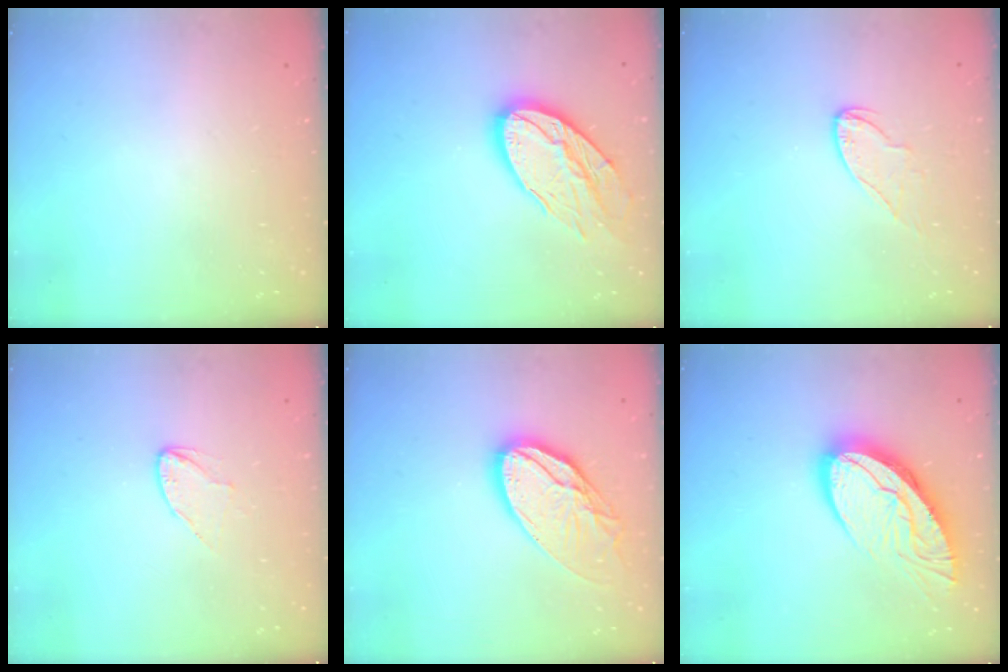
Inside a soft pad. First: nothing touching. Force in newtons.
{"total": 17.7, "press": 17.6, "slide": 1.7}
{"total": 6.4, "press": 6.4, "slide": 0.2}
{"total": 5.1, "press": 5.1, "slide": 0.2}
{"total": 16.9, "press": 16.8, "slide": 1.6}
{"total": 15.5, "press": 15.4, "slide": 1.3}